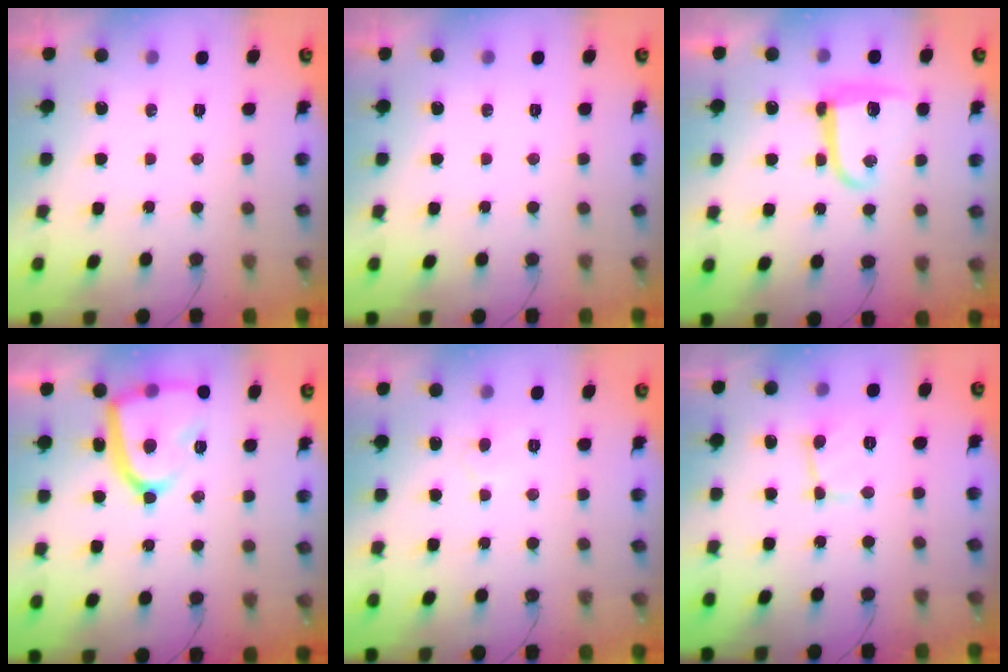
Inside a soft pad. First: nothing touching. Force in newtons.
{"total": 0.0}
{"total": 11.5, "press": 11.5, "slide": 0.6}
{"total": 17.7, "press": 17.6, "slide": 1.6}
{"total": 4.1, "press": 4.1, "slide": 0.3}
{"total": 2.6, "press": 2.6, "slide": 0.2}